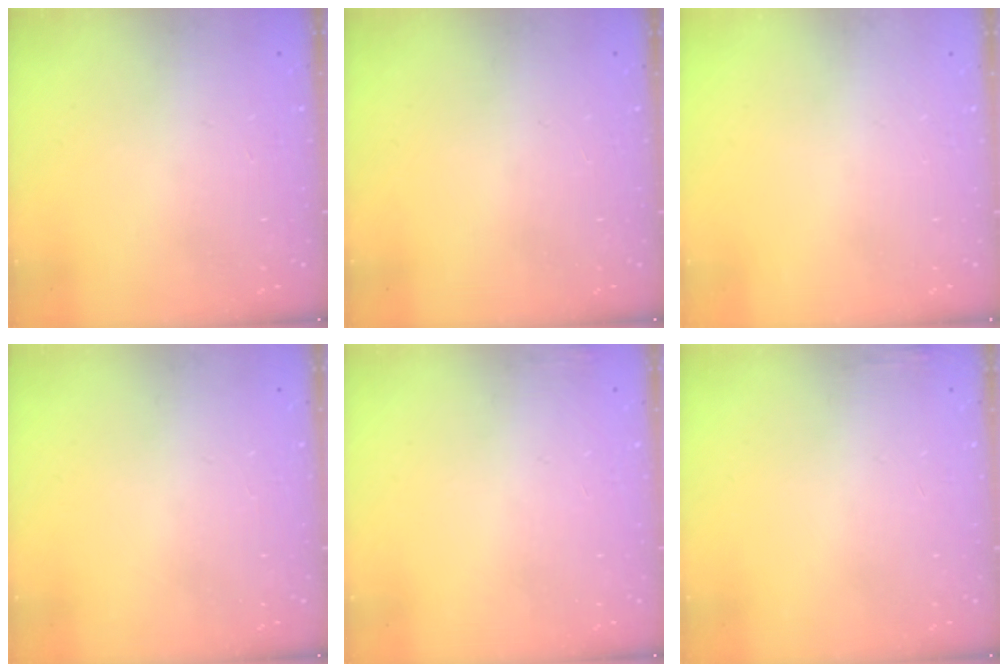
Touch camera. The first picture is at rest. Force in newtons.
{"total": 0.0}
{"total": 0.0}
{"total": 0.0}
{"total": 3.9, "press": 3.6, "slide": 1.5}
{"total": 3.5, "press": 3.1, "slide": 1.6}